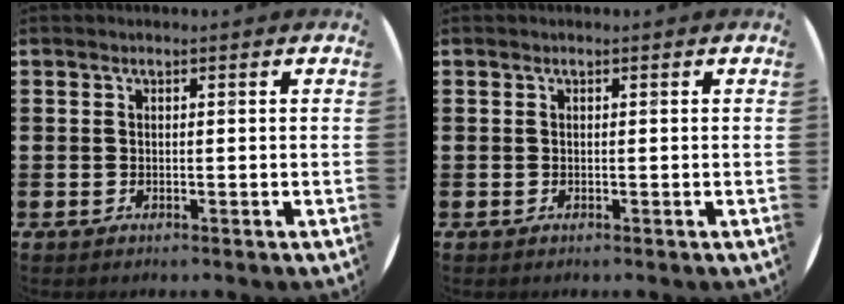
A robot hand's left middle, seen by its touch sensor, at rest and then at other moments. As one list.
[{"total": 0.0}]